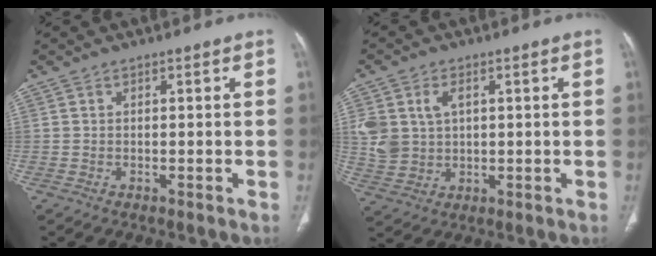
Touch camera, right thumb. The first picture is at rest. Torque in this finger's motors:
{"motor_torque": [0.09, -0.49, 0.32, 0.88, 0.00]}